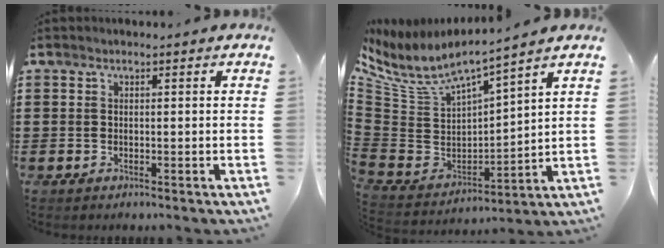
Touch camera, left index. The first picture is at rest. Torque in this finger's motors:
{"motor_torque": [-0.03, -0.01, 0.12, 0.10]}